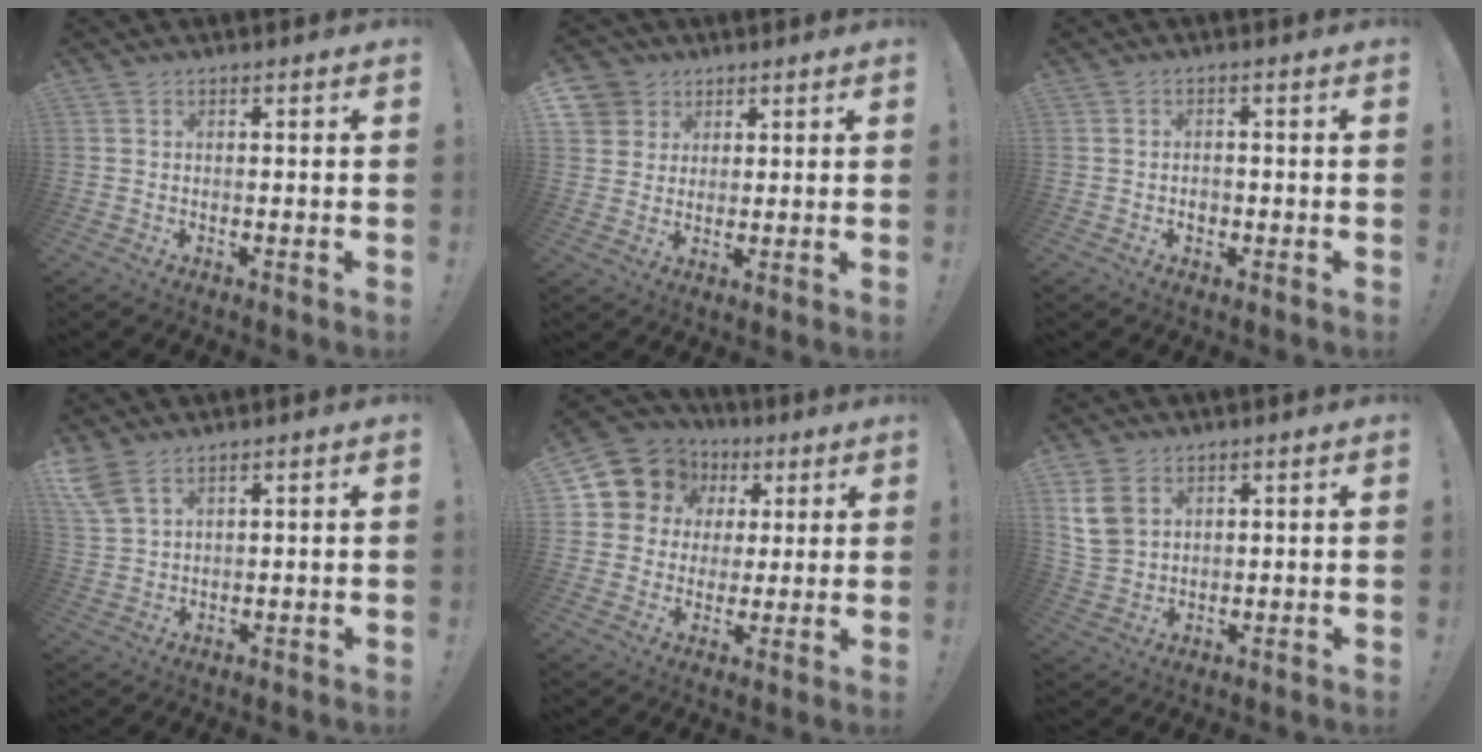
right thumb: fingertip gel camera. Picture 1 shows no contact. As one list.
[{"total": 6.8, "force": [3.5, 5.7, 0.7], "torque": [-0.007, -0.025, 0.068]}, {"total": 1.9, "force": [-0.6, 1.6, 0.9], "torque": [-0.007, 0.003, -0.013]}, {"total": 6.2, "force": [4.2, 2.6, 3.8], "torque": [-0.079, -0.012, 0.085]}, {"total": 11.4, "force": [4.9, 9.9, 3.0], "torque": [-0.050, -0.029, 0.106]}, {"total": 8.5, "force": [4.4, 6.0, 4.1], "torque": [-0.078, -0.010, 0.086]}]